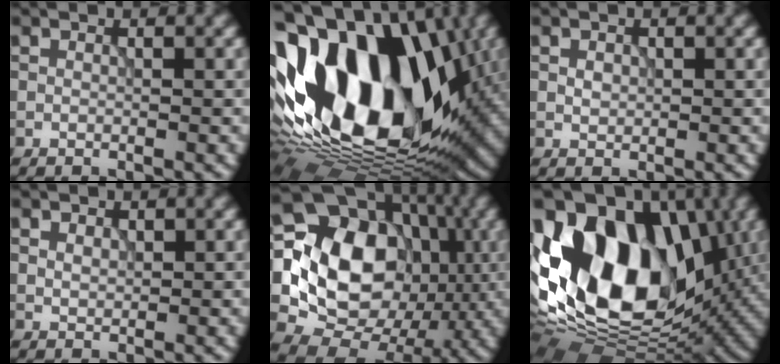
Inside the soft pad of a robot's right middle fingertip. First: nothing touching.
{"total": 19.5, "force": [1.2, 12.5, 15.0], "torque": [-0.280, 0.020, 0.004]}
{"total": 0.9, "force": [0.1, 0.7, 0.5], "torque": [-0.012, -0.002, 0.004]}
{"total": 1.0, "force": [0.5, 0.7, 0.5], "torque": [-0.011, -0.001, 0.010]}
{"total": 13.5, "force": [0.1, 10.8, 8.0], "torque": [-0.138, -0.008, -0.016]}
{"total": 17.9, "force": [2.0, 11.8, 13.3], "torque": [-0.239, 0.023, 0.021]}